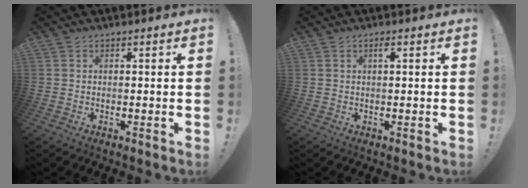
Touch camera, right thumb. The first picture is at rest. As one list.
[{"total": 1.4, "force": [0.5, 0.0, 1.2], "torque": [-0.014, -0.003, 0.004]}]